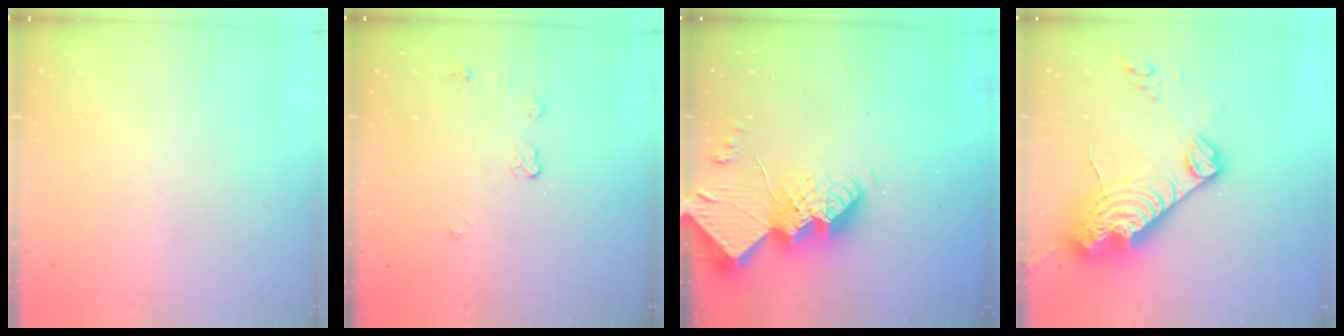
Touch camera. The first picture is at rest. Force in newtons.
{"total": 5.4, "press": 5.4, "slide": 0.1}
{"total": 16.5, "press": 16.4, "slide": 1.4}
{"total": 17.5, "press": 17.4, "slide": 1.6}